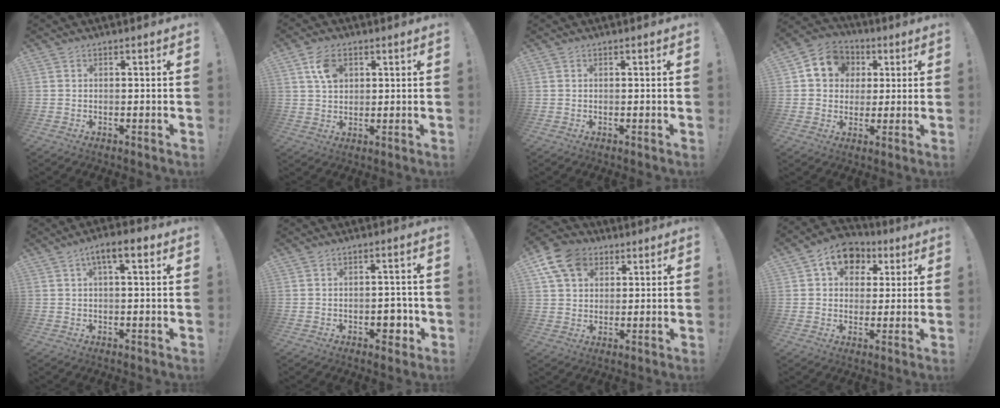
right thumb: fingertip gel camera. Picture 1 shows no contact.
{"total": 7.1, "force": [2.8, 5.0, 4.3], "torque": [-0.068, 0.001, 0.053]}
{"total": 0.0}
{"total": 11.1, "force": [2.9, 9.8, 4.4], "torque": [-0.054, -0.001, 0.061]}
{"total": 6.6, "force": [2.4, 2.1, 5.8], "torque": [-0.083, -0.003, 0.034]}
{"total": 5.2, "force": [-1.8, 3.6, 3.3], "torque": [-0.034, 0.012, -0.029]}
{"total": 12.6, "force": [5.7, 9.3, 6.3], "torque": [-0.114, -0.017, 0.113]}
{"total": 10.7, "force": [4.3, 8.2, 5.4], "torque": [-0.074, -0.009, 0.083]}